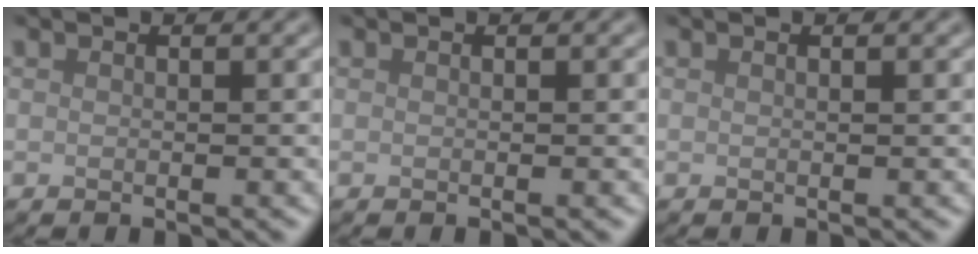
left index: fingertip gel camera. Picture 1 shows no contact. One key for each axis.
{"total": 0.7, "fx": 0.0, "fy": 0.3, "fz": 0.7, "tx": -0.002, "ty": 0.001, "tz": -0.003}
{"total": 0.5, "fx": 0.3, "fy": 0.1, "fz": 0.4, "tx": -0.004, "ty": 0.002, "tz": 0.002}